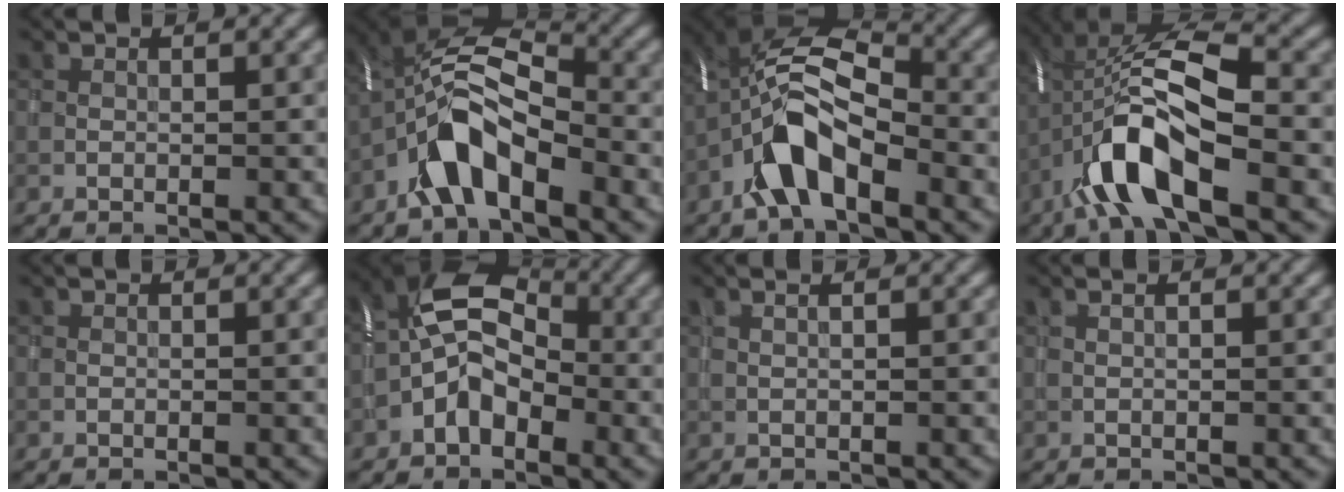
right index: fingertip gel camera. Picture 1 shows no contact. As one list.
[{"total": 6.7, "force": [-3.6, 2.8, 4.9], "torque": [-0.091, 0.010, -0.073]}, {"total": 7.4, "force": [-3.6, 3.2, 5.5], "torque": [-0.107, 0.011, -0.076]}, {"total": 11.5, "force": [-3.8, 4.3, 10.0], "torque": [-0.200, 0.010, -0.072]}, {"total": 0.0}, {"total": 5.5, "force": [-1.4, 3.7, 3.8], "torque": [-0.068, 0.013, -0.038]}, {"total": 0.9, "force": [0.5, 0.3, 0.7], "torque": [-0.013, -0.005, 0.001]}, {"total": 0.6, "force": [0.3, 0.2, 0.5], "torque": [-0.009, -0.004, 0.001]}]